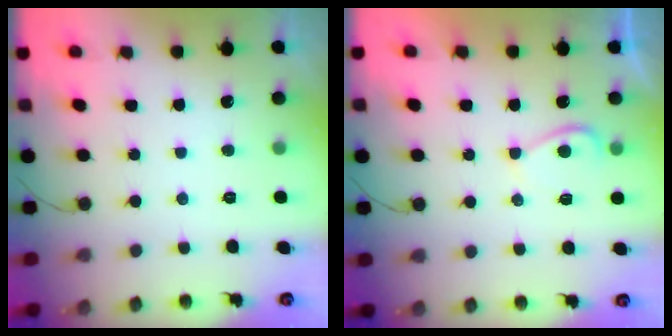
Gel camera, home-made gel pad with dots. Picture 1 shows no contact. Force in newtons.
{"total": 4.7, "press": 4.7, "slide": 0.6}